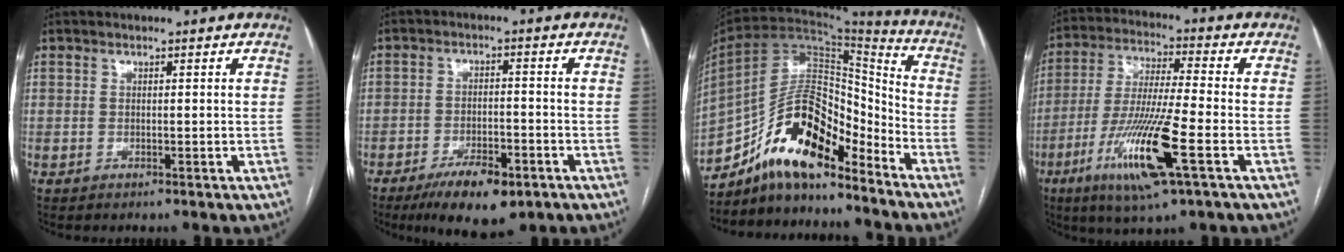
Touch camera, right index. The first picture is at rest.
{"total": 9.3, "force": [-5.7, 3.0, 6.6], "torque": [-0.110, -0.009, -0.088]}
{"total": 16.3, "force": [-12.3, 5.3, 9.4], "torque": [-0.163, 0.036, -0.216]}
{"total": 14.8, "force": [-5.9, 0.6, 13.5], "torque": [-0.276, -0.023, -0.106]}